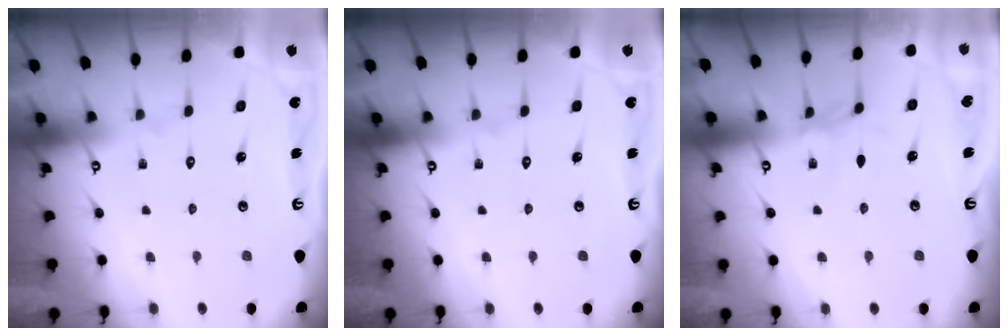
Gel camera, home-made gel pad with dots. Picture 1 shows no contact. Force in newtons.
{"total": 0.0}
{"total": 2.8, "press": 2.7, "slide": 0.4}